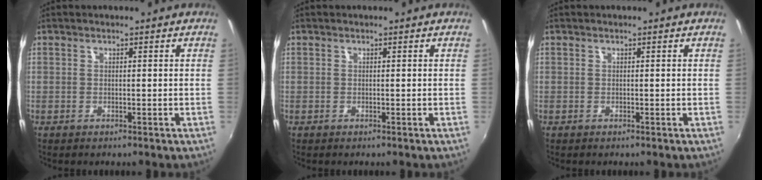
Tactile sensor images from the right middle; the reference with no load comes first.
{"total": 0.0}
{"total": 0.0}